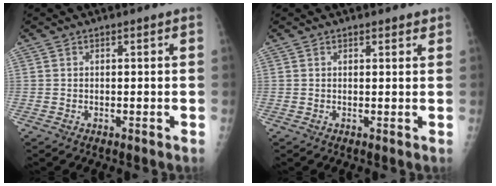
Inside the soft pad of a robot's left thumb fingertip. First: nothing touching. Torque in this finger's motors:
{"motor_torque": [-0.16, -0.03, -0.08, 0.02, 0.03]}